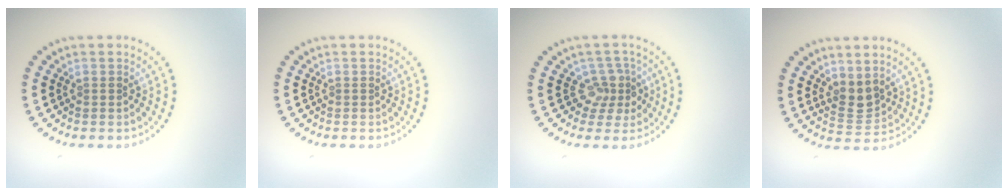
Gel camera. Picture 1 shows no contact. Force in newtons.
{"total": 0.0}
{"total": 2.7, "press": 2.0, "slide": 1.8}
{"total": 2.2, "press": 1.8, "slide": 1.2}